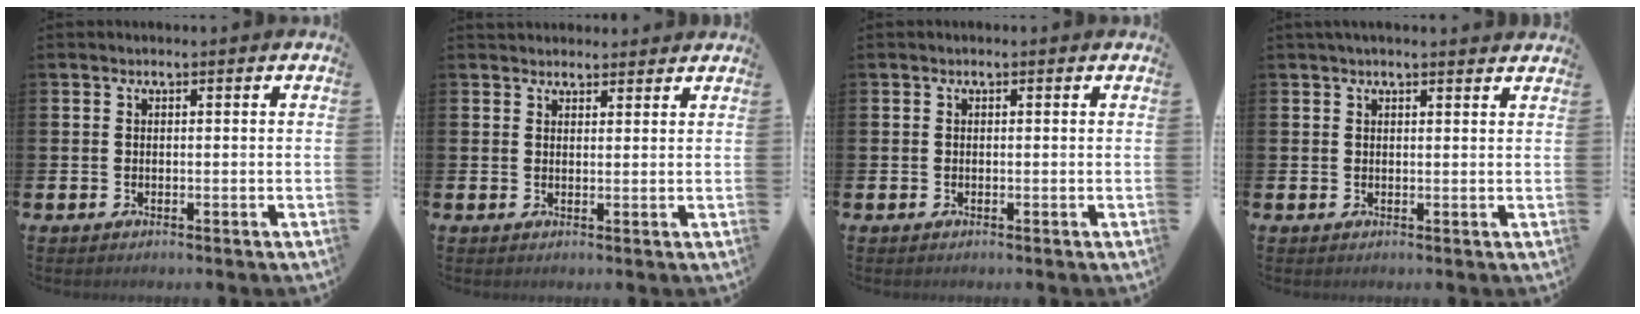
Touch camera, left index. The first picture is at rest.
{"total": 2.3, "force": [2.1, 0.8, -0.1], "torque": [0.007, -0.007, 0.038]}
{"total": 0.0}
{"total": 1.5, "force": [1.4, 0.0, 0.5], "torque": [-0.010, -0.002, 0.025]}